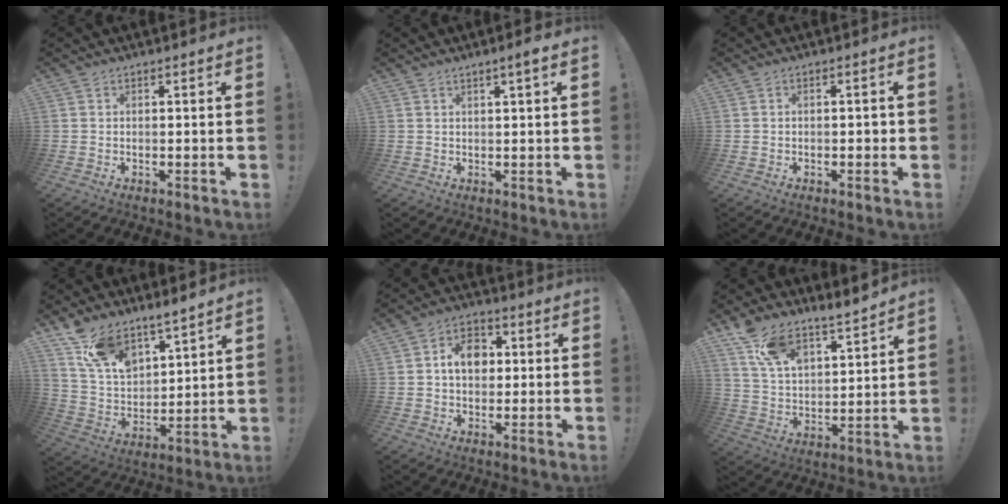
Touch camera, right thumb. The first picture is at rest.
{"total": 2.9, "force": [1.3, 0.1, 2.5], "torque": [-0.040, -0.003, 0.019]}
{"total": 0.9, "force": [-0.5, 0.5, 0.5], "torque": [-0.008, 0.005, -0.009]}
{"total": 11.3, "force": [10.0, 3.9, 3.3], "torque": [-0.086, -0.075, 0.192]}
{"total": 8.9, "force": [1.2, 6.8, 5.7], "torque": [-0.079, 0.009, 0.021]}
{"total": 10.6, "force": [9.5, 3.1, 3.4], "torque": [-0.084, -0.070, 0.177]}